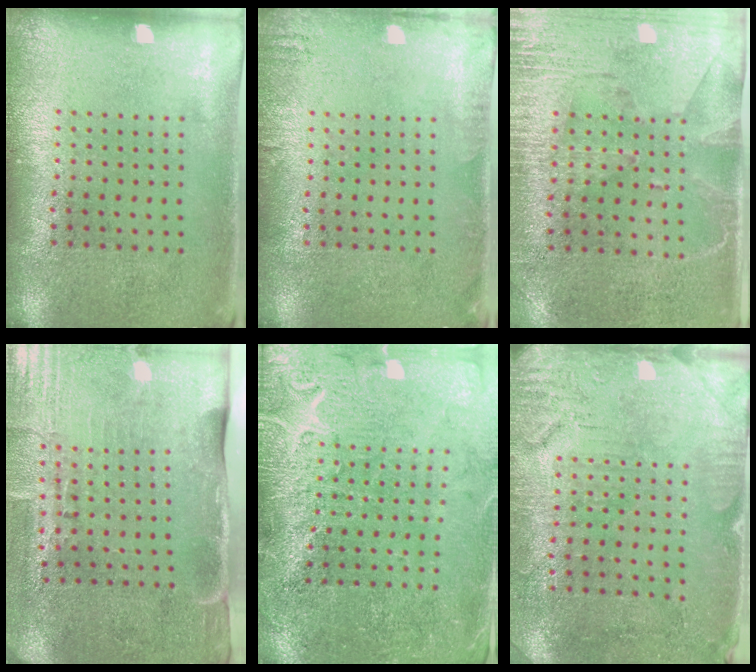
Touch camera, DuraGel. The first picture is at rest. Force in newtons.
{"total": 1.4, "press": 1.3, "slide": 0.2}
{"total": 2.9, "press": 2.5, "slide": 1.4}
{"total": 4.5, "press": 3.7, "slide": 2.6}
{"total": 3.1, "press": 3.1, "slide": 0.5}
{"total": 3.0, "press": 2.7, "slide": 1.2}